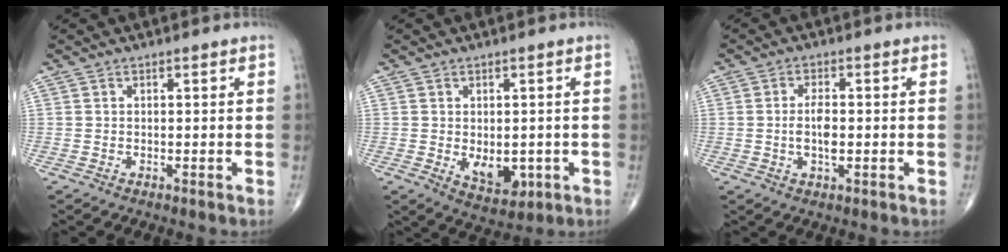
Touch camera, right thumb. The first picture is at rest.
{"total": 6.7, "force": [-1.2, 4.2, 5.0], "torque": [-0.051, -0.010, -0.003]}
{"total": 4.5, "force": [-0.3, 1.9, 4.0], "torque": [-0.076, -0.001, -0.007]}